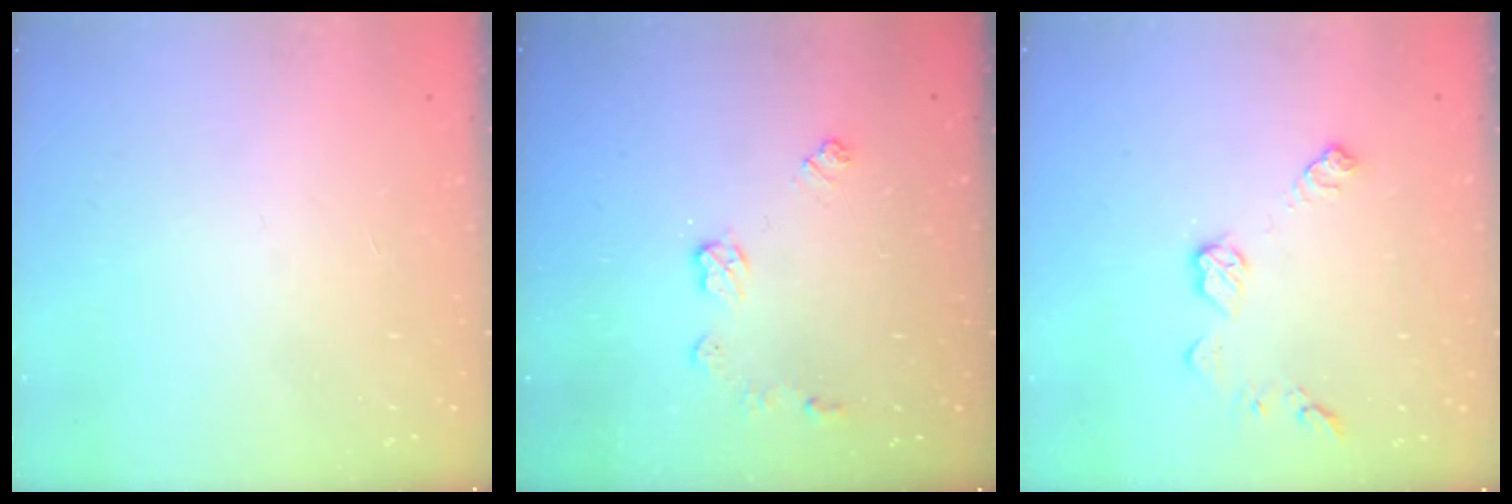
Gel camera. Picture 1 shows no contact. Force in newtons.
{"total": 6.9, "press": 6.9, "slide": 0.3}
{"total": 8.7, "press": 8.7, "slide": 0.3}